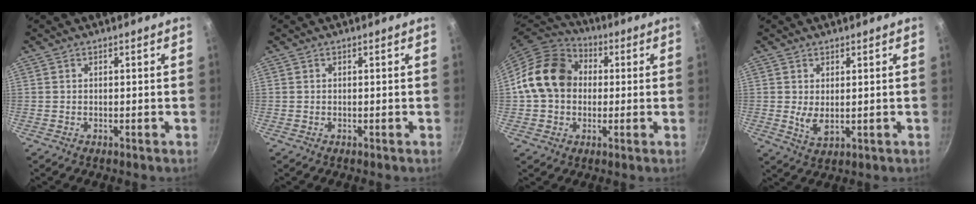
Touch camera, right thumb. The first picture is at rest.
{"total": 0.0}
{"total": 15.4, "force": [1.7, 12.4, 8.9], "torque": [-0.132, 0.028, 0.016]}
{"total": 3.7, "force": [0.6, 1.8, 3.2], "torque": [-0.056, -0.016, 0.018]}